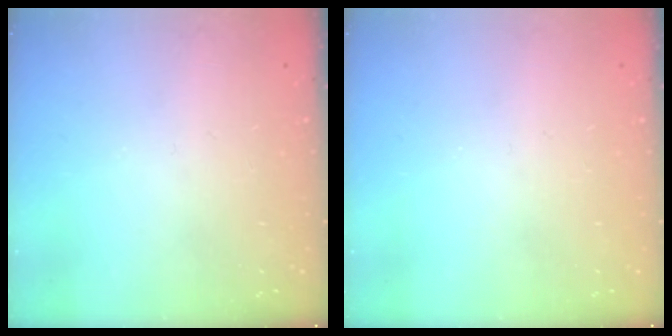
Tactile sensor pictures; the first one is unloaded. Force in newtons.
{"total": 0.0}